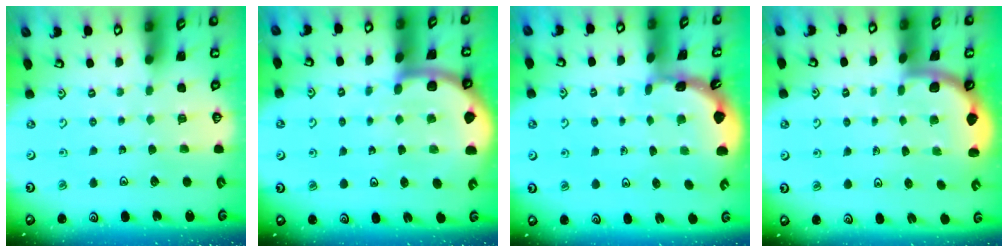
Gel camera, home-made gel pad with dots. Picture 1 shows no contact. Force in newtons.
{"total": 5.6, "press": 5.6, "slide": 0.8}
{"total": 1.6, "press": 1.6, "slide": 0.1}
{"total": 1.7, "press": 1.7, "slide": 0.1}